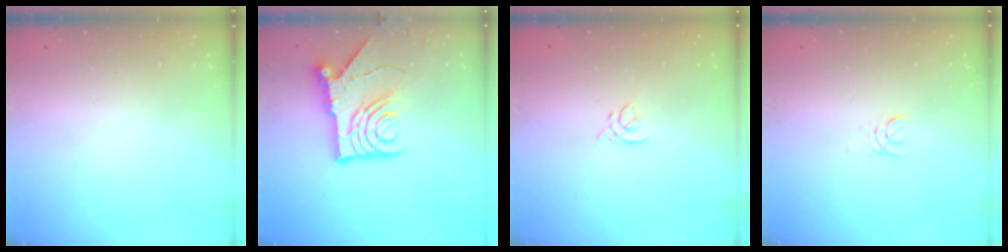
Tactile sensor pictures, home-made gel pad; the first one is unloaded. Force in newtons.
{"total": 14.8, "press": 14.7, "slide": 1.3}
{"total": 2.0, "press": 1.9, "slide": 0.7}
{"total": 2.0, "press": 2.0, "slide": 0.2}